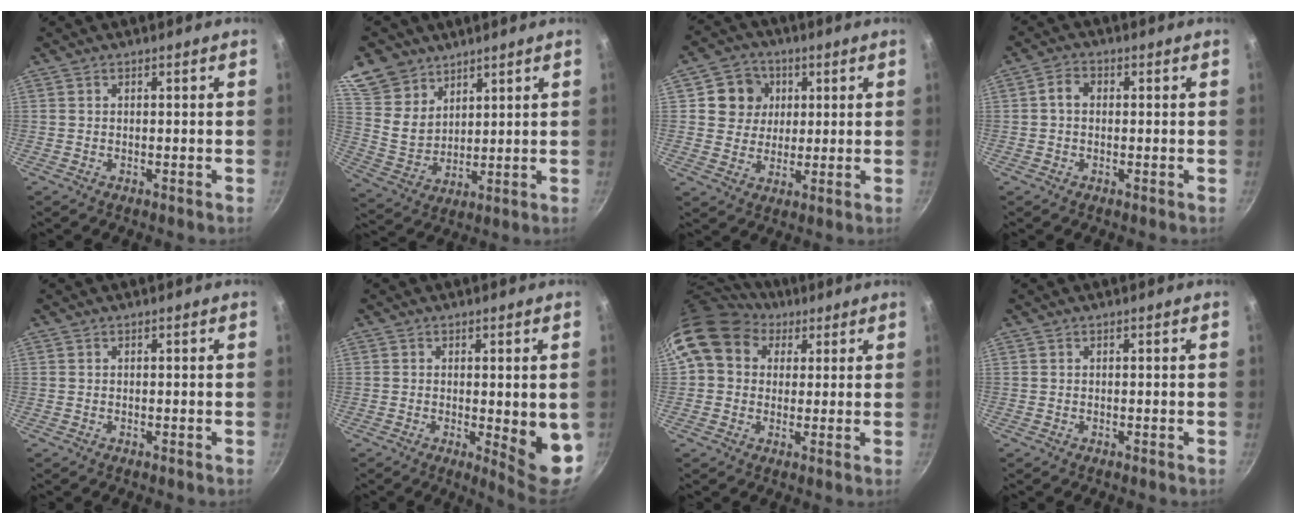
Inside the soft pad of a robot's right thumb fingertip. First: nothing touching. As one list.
[{"total": 11.5, "force": [7.9, 7.6, 3.4], "torque": [-0.036, -0.039, 0.160]}, {"total": 8.3, "force": [2.3, 7.6, 2.4], "torque": [-0.002, 0.006, 0.034]}, {"total": 3.1, "force": [0.2, 2.4, 2.0], "torque": [-0.033, 0.009, -0.004]}, {"total": 0.0}, {"total": 9.4, "force": [-0.9, 2.9, 8.9], "torque": [-0.092, -0.014, -0.005]}, {"total": 11.9, "force": [5.6, 9.3, 4.8], "torque": [-0.064, 0.003, 0.087]}, {"total": 0.0}]